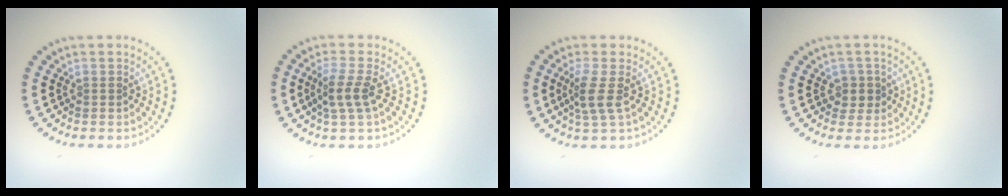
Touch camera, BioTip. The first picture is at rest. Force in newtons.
{"total": 2.4, "press": 2.1, "slide": 1.2}
{"total": 2.5, "press": 1.9, "slide": 1.6}
{"total": 1.8, "press": 1.4, "slide": 1.1}